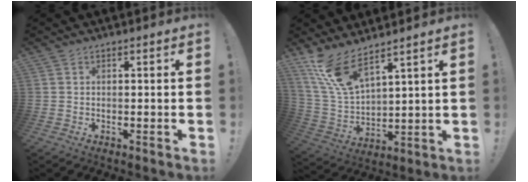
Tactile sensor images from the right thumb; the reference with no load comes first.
{"total": 12.4, "force": [9.4, 3.9, 7.1], "torque": [-0.154, -0.052, 0.179]}